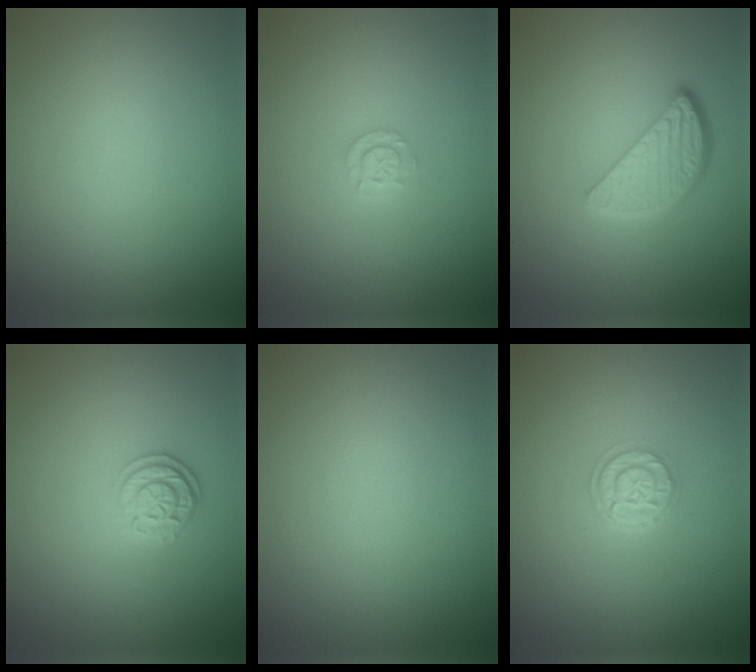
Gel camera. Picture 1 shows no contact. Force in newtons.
{"total": 1.3, "press": 1.3, "slide": 0.2}
{"total": 3.9, "press": 3.2, "slide": 2.3}
{"total": 2.6, "press": 2.2, "slide": 1.4}
{"total": 0.0}
{"total": 2.8, "press": 2.1, "slide": 1.8}